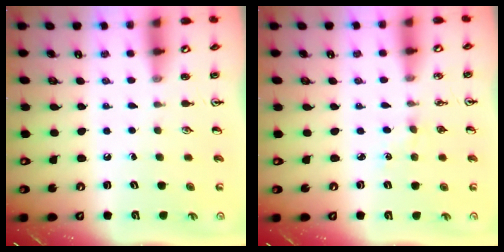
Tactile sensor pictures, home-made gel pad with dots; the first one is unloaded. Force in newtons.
{"total": 1.5, "press": 1.5, "slide": 0.3}